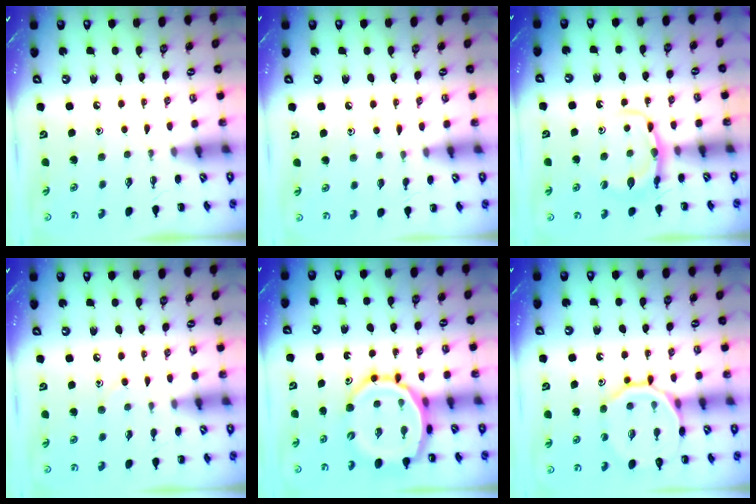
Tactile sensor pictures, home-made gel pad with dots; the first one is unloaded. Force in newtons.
{"total": 4.4, "press": 4.1, "slide": 1.4}
{"total": 7.2, "press": 7.2, "slide": 0.9}
{"total": 5.8, "press": 5.3, "slide": 2.3}
{"total": 13.6, "press": 13.0, "slide": 3.9}
{"total": 14.3, "press": 14.1, "slide": 1.8}